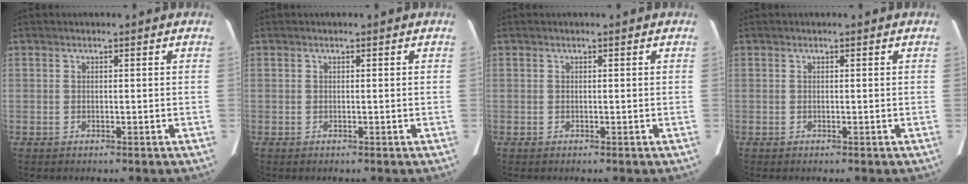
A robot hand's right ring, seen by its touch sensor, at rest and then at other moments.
{"total": 0.0}
{"total": 0.0}
{"total": 0.0}